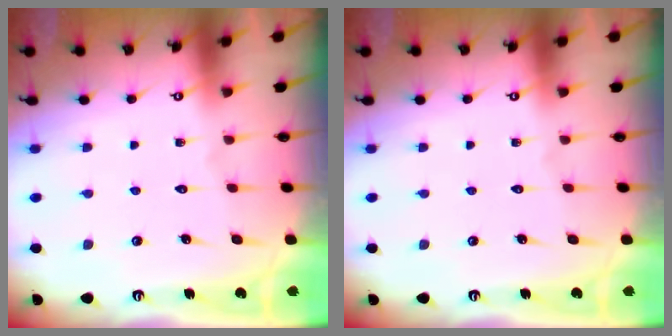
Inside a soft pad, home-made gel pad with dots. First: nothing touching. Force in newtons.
{"total": 0.0}